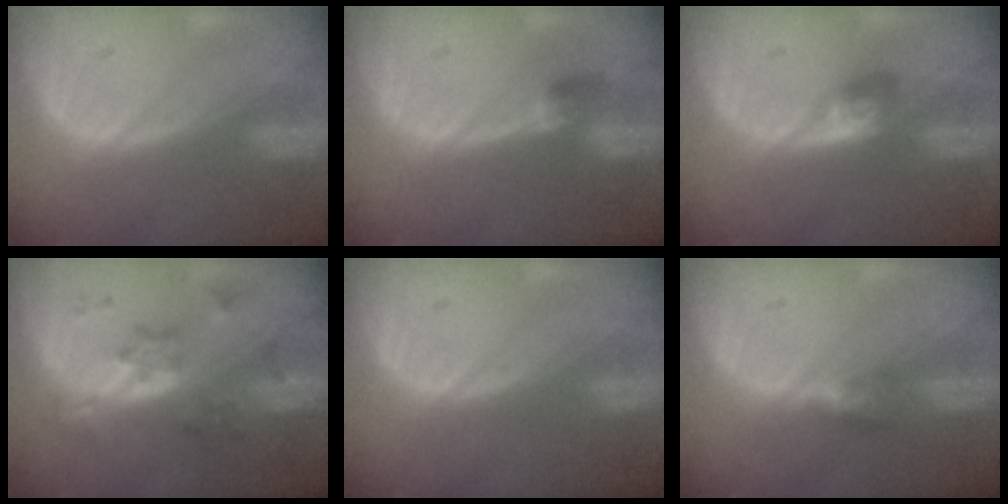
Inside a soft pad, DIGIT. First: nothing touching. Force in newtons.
{"total": 2.7, "press": 2.7, "slide": 0.3}
{"total": 2.9, "press": 2.7, "slide": 1.2}
{"total": 7.1, "press": 6.5, "slide": 2.9}
{"total": 0.0}
{"total": 2.6, "press": 2.5, "slide": 0.2}